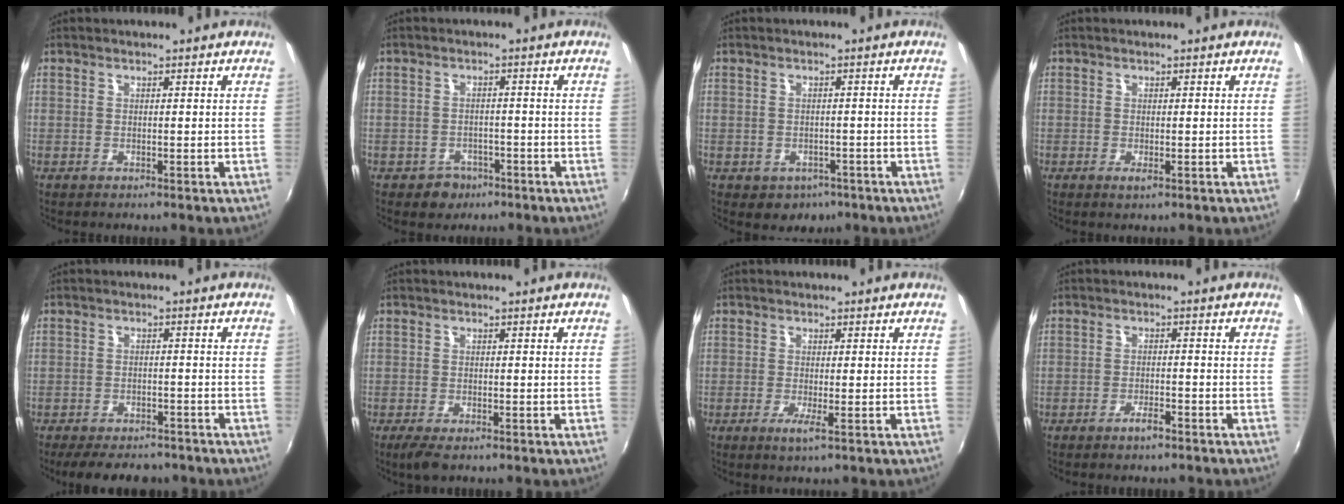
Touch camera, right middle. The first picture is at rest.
{"total": 4.1, "force": [-2.4, 3.2, 0.6], "torque": [-0.025, 0.004, -0.030]}
{"total": 4.7, "force": [-2.4, 3.7, 1.6], "torque": [-0.041, -0.008, -0.024]}
{"total": 0.9, "force": [-0.3, 0.1, 0.9], "torque": [-0.016, -0.004, -0.006]}
{"total": 10.6, "force": [-8.7, 4.0, 4.6], "torque": [-0.102, -0.018, -0.127]}
{"total": 3.1, "force": [-2.1, 0.8, 2.2], "torque": [-0.046, -0.014, -0.037]}
{"total": 2.0, "force": [-0.8, -0.3, 1.8], "torque": [-0.039, -0.009, -0.017]}
{"total": 2.6, "force": [-2.1, 0.6, 1.4], "torque": [-0.036, -0.001, -0.037]}